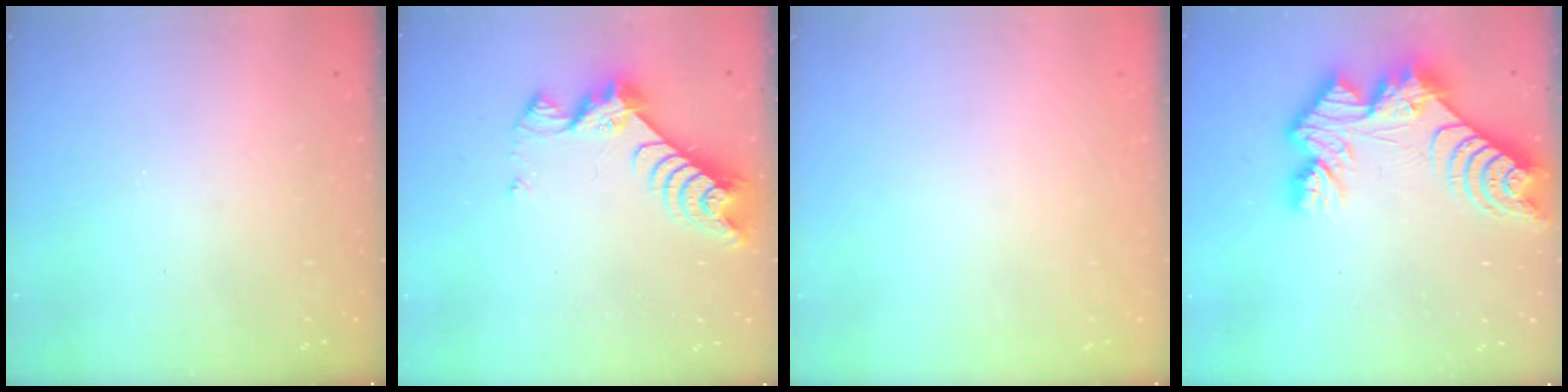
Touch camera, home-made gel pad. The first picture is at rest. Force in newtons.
{"total": 8.1, "press": 8.1, "slide": 0.8}
{"total": 0.0}
{"total": 14.5, "press": 14.4, "slide": 1.2}